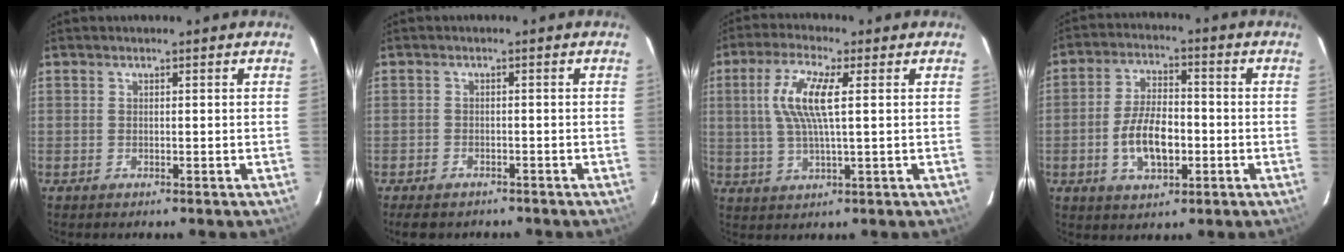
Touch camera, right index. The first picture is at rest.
{"total": 4.3, "force": [-3.4, 2.3, 1.5], "torque": [-0.040, -0.004, -0.049]}
{"total": 9.3, "force": [1.9, 1.8, 8.9], "torque": [-0.179, 0.008, 0.037]}
{"total": 9.8, "force": [-2.5, 4.7, 8.1], "torque": [-0.162, 0.004, -0.040]}